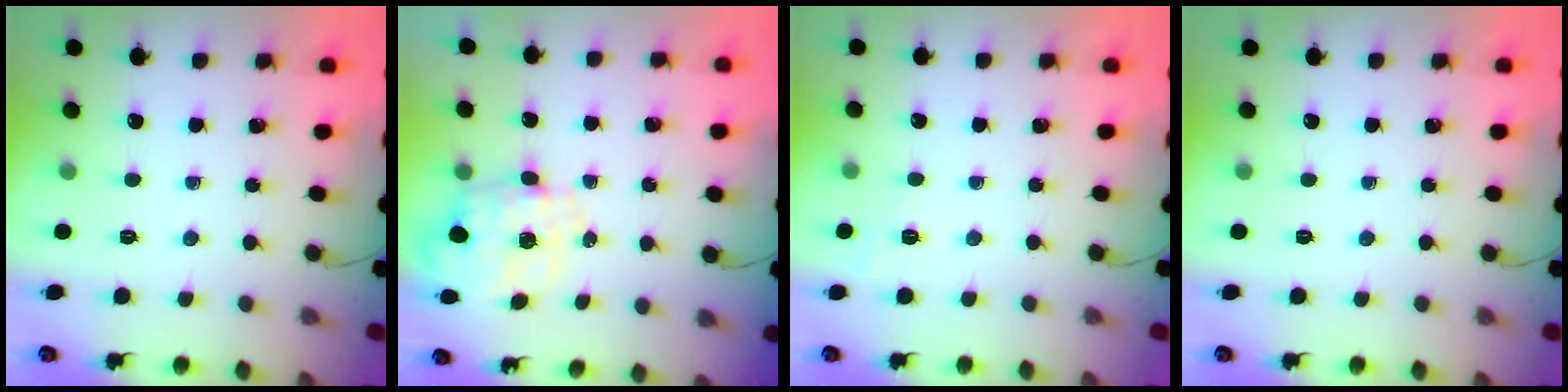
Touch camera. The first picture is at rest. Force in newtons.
{"total": 2.5, "press": 2.3, "slide": 0.9}
{"total": 1.9, "press": 0.9, "slide": 1.6}
{"total": 0.0}